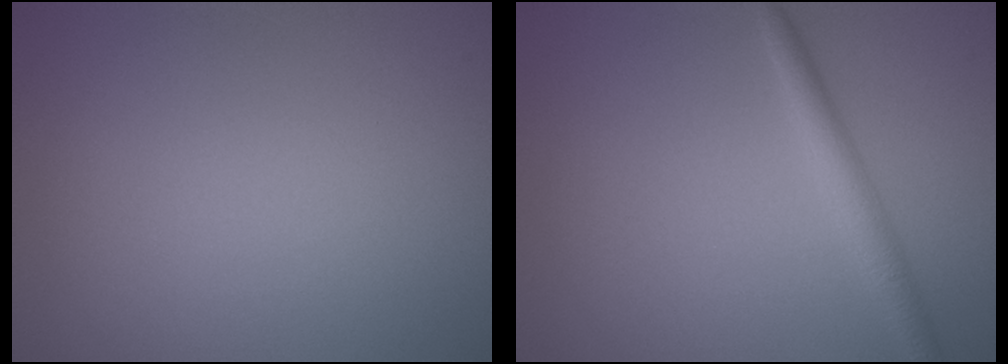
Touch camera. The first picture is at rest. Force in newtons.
{"total": 2.2, "press": 2.2, "slide": 0.0}